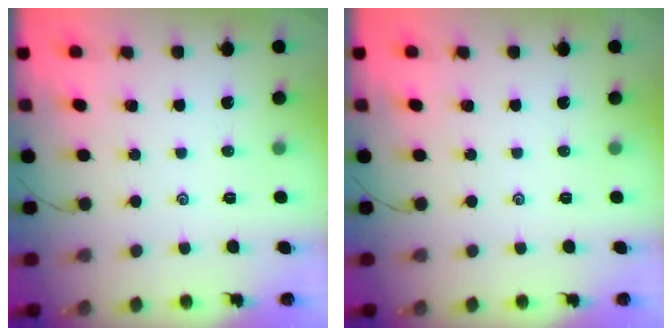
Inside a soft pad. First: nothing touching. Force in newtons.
{"total": 0.0}